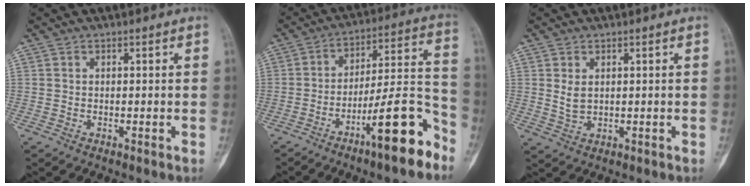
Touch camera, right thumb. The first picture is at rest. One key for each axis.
{"total": 16.1, "fx": -9.7, "fy": 3.0, "fz": 12.5, "tx": -0.190, "ty": 0.085, "tz": -0.156}
{"total": 2.7, "fx": 0.7, "fy": 1.8, "fz": 2.0, "tx": -0.030, "ty": -0.007, "tz": 0.019}